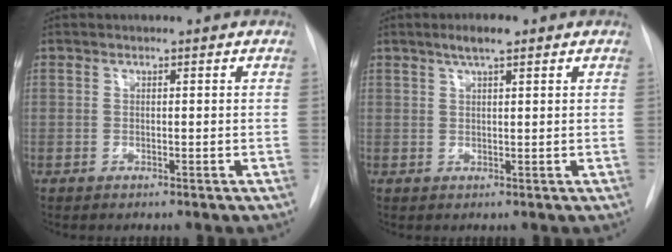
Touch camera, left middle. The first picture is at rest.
{"total": 3.2, "force": [2.1, 0.4, 2.3], "torque": [-0.048, 0.004, 0.036]}